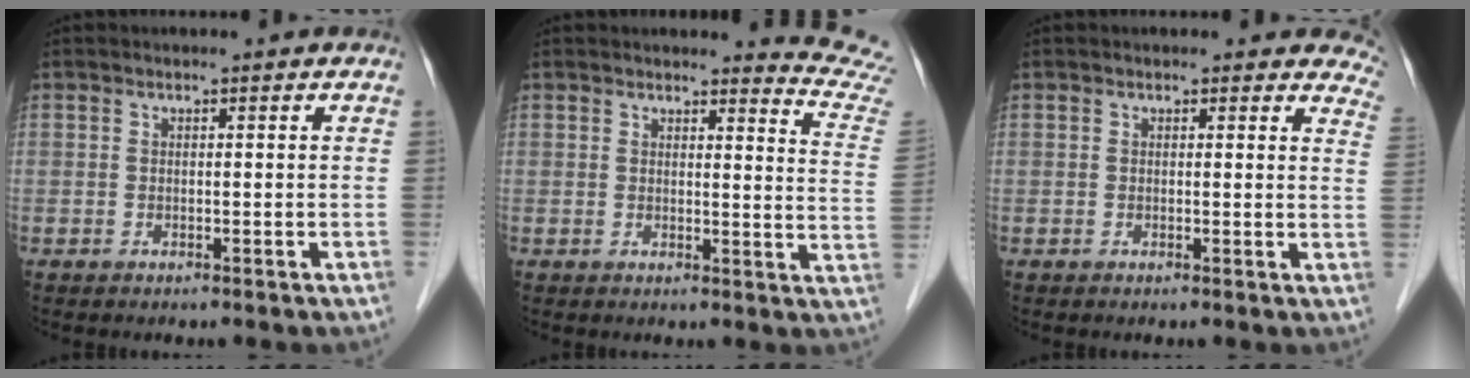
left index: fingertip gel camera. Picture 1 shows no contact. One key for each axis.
{"total": 8.9, "fx": 8.9, "fy": -1.1, "fz": -0.1, "tx": 0.004, "ty": -0.103, "tz": 0.074}
{"total": 7.1, "fx": 6.5, "fy": 2.4, "fz": 1.5, "tx": 0.022, "ty": -0.016, "tz": 0.033}